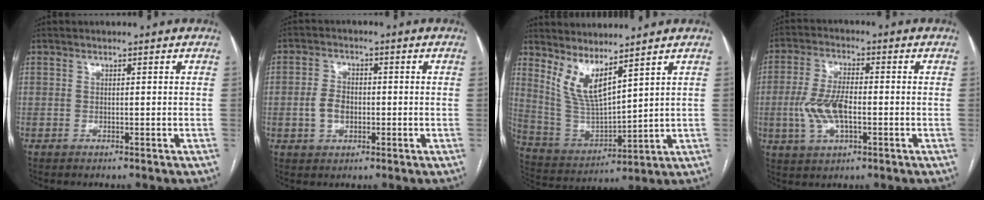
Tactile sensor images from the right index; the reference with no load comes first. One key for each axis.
{"total": 4.3, "fx": -0.8, "fy": 3.1, "fz": 2.9, "tx": -0.062, "ty": 0.009, "tz": -0.011}
{"total": 8.4, "fx": 6.0, "fy": 1.3, "fz": 5.8, "tx": -0.128, "ty": -0.018, "tz": 0.139}
{"total": 8.3, "fx": -1.5, "fy": 3.3, "fz": 7.5, "tx": -0.165, "ty": 0.005, "tz": -0.026}